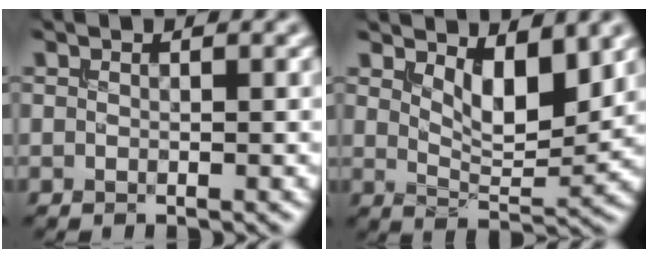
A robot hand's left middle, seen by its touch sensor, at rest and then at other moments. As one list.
[{"total": 4.7, "force": [2.3, 2.0, 3.6], "torque": [-0.066, -0.012, 0.036]}]